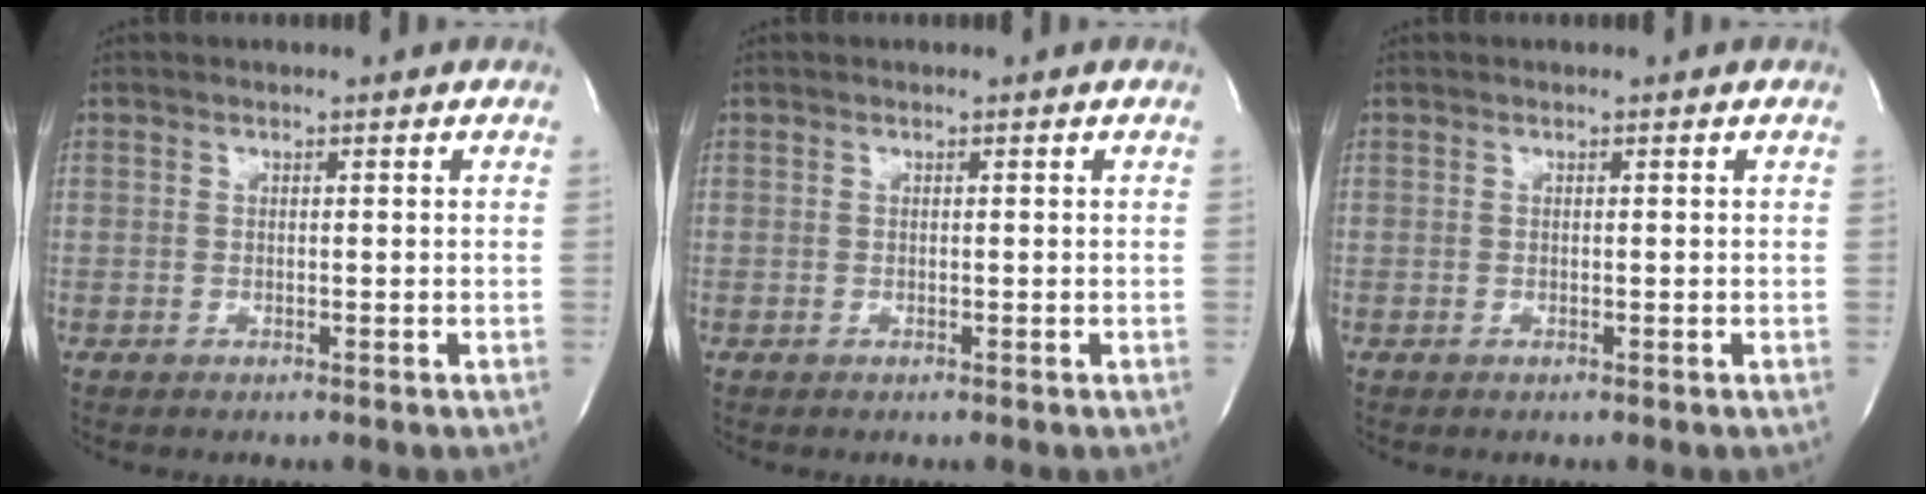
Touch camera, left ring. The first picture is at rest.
{"total": 0.0}
{"total": 0.0}